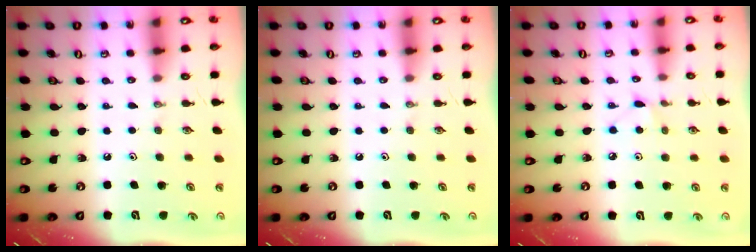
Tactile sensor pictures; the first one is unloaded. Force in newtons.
{"total": 0.0}
{"total": 4.1, "press": 4.1, "slide": 0.6}